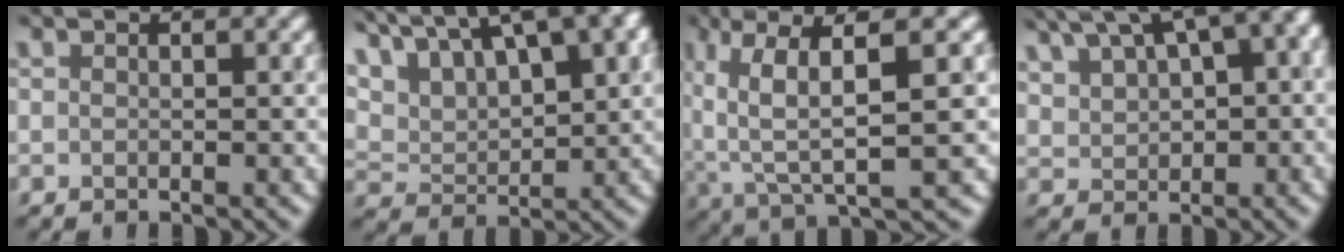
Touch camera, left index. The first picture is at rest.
{"total": 13.8, "force": [9.7, 4.9, 8.5], "torque": [-0.202, 0.023, 0.182]}
{"total": 6.0, "force": [1.5, 0.8, 5.7], "torque": [-0.143, -0.008, 0.069]}
{"total": 12.2, "force": [6.2, 5.8, 8.8], "torque": [-0.190, 0.026, 0.147]}